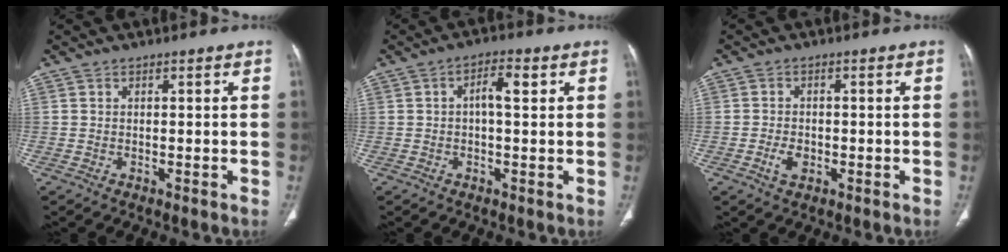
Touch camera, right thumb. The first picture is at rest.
{"total": 4.0, "force": [0.7, 1.7, 3.5], "torque": [-0.055, 0.013, 0.009]}
{"total": 3.1, "force": [-1.1, 2.1, 2.0], "torque": [-0.036, 0.005, -0.018]}